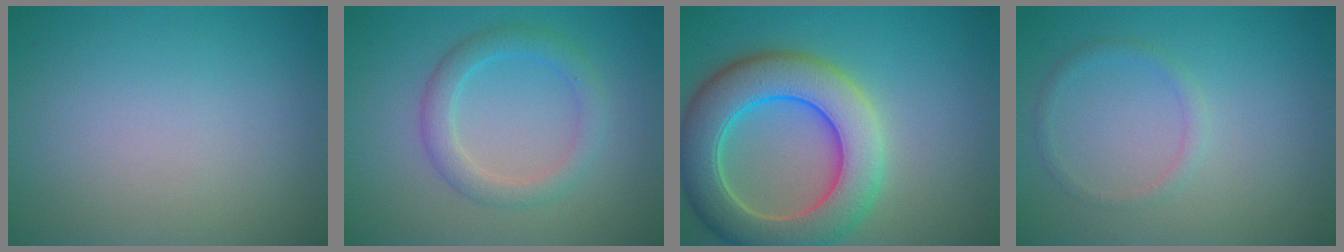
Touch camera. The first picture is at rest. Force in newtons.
{"total": 3.0, "press": 3.0, "slide": 0.1}
{"total": 9.3, "press": 9.3, "slide": 0.5}
{"total": 1.2, "press": 1.2, "slide": 0.2}